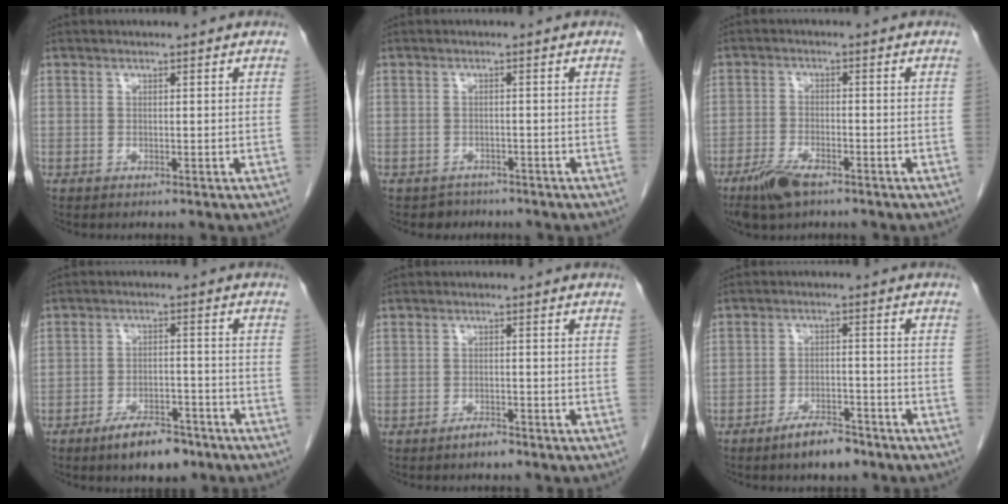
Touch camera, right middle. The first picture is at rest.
{"total": 2.3, "force": [-1.8, 1.4, -0.5], "torque": [-0.005, 0.003, -0.028]}
{"total": 5.9, "force": [-4.1, 1.9, 3.8], "torque": [-0.079, -0.008, -0.073]}
{"total": 7.0, "force": [-5.1, 2.4, 4.2], "torque": [-0.076, -0.002, -0.080]}
{"total": 1.8, "force": [-1.6, 0.4, 0.9], "torque": [-0.021, -0.002, -0.025]}
{"total": 5.4, "force": [-4.2, 1.5, 3.0], "torque": [-0.059, -0.001, -0.069]}